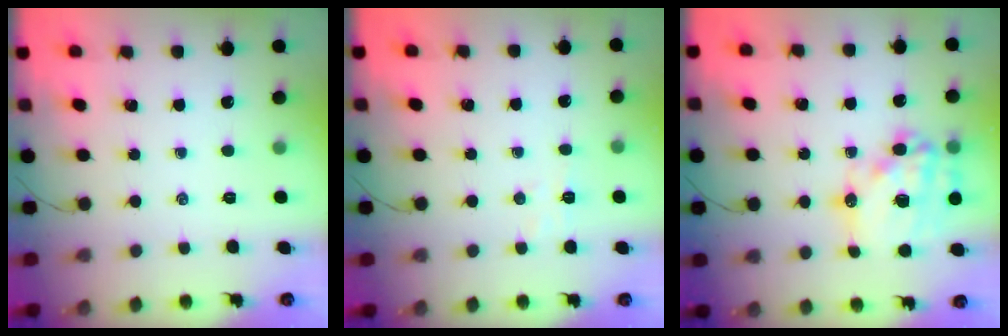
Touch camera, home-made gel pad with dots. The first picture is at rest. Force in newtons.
{"total": 4.3, "press": 4.1, "slide": 1.0}
{"total": 19.6, "press": 19.1, "slide": 4.3}